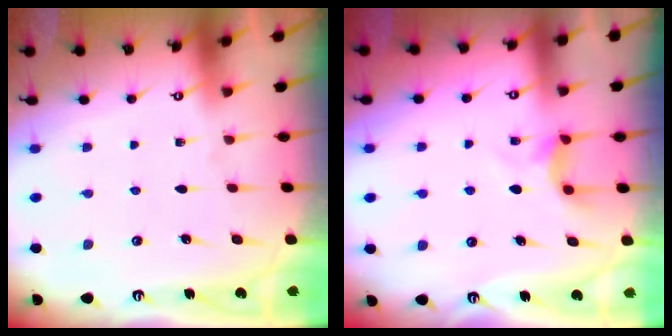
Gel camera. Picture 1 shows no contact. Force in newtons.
{"total": 4.3, "press": 4.3, "slide": 0.6}